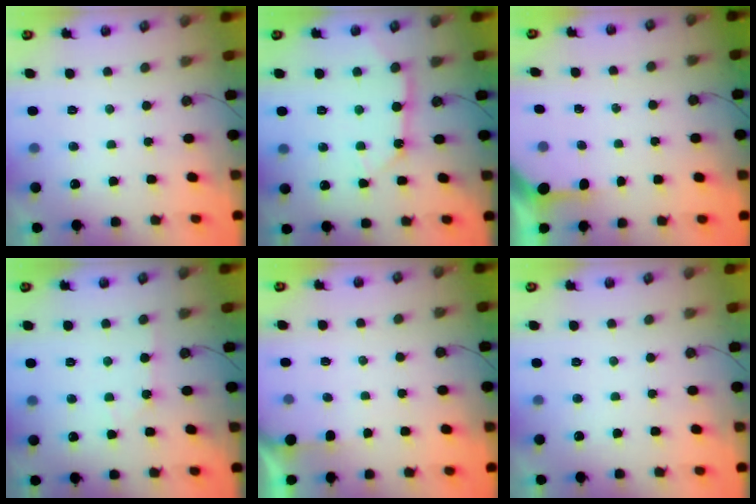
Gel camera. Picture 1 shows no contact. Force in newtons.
{"total": 9.7, "press": 9.6, "slide": 1.3}
{"total": 3.1, "press": 3.1, "slide": 0.3}
{"total": 2.9, "press": 2.8, "slide": 0.6}
{"total": 1.9, "press": 1.9, "slide": 0.2}
{"total": 0.0}